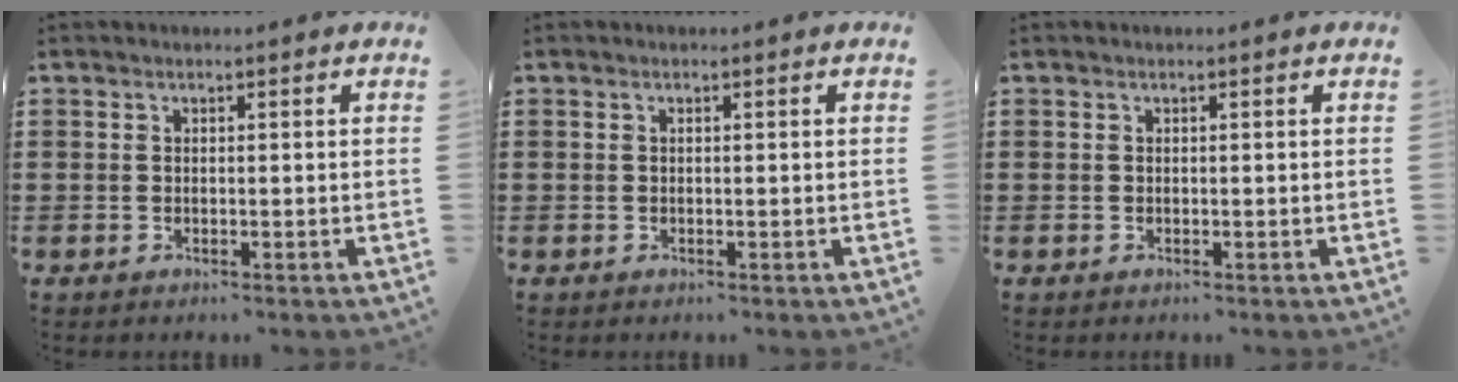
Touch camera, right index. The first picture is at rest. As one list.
[{"total": 0.0}, {"total": 0.0}]